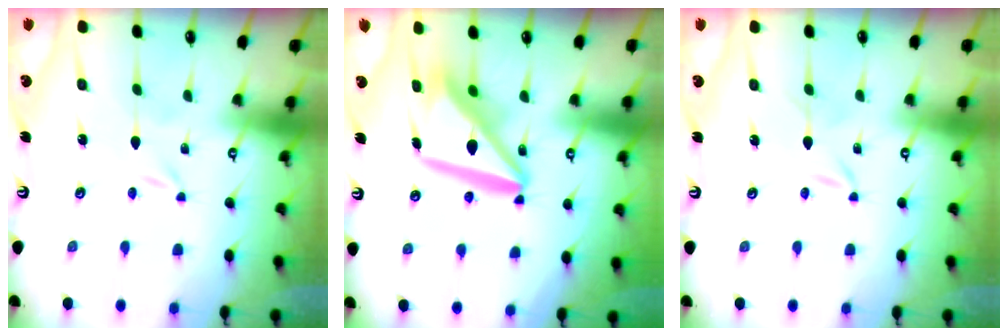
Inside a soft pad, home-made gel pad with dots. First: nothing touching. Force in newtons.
{"total": 15.4, "press": 15.3, "slide": 2.0}
{"total": 1.9, "press": 1.9, "slide": 0.3}